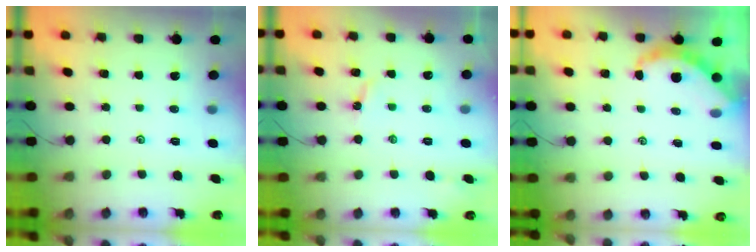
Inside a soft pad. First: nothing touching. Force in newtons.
{"total": 3.4, "press": 3.3, "slide": 0.5}
{"total": 5.5, "press": 5.5, "slide": 0.3}